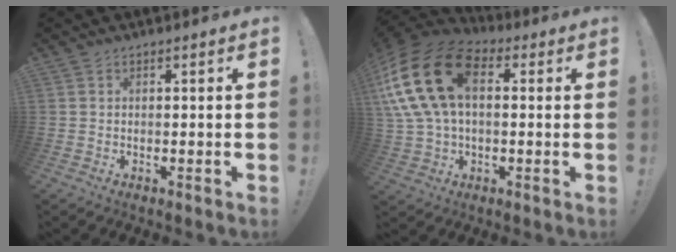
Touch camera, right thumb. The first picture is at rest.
{"total": 22.1, "force": [5.1, 14.1, 16.3], "torque": [-0.318, -0.001, 0.091]}